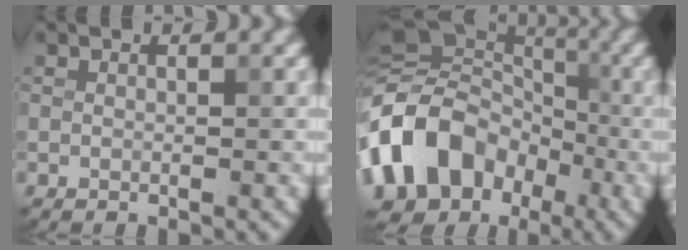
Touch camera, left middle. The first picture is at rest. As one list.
[{"total": 13.5, "force": [-4.7, 10.5, 7.1], "torque": [-0.145, -0.008, -0.091]}]